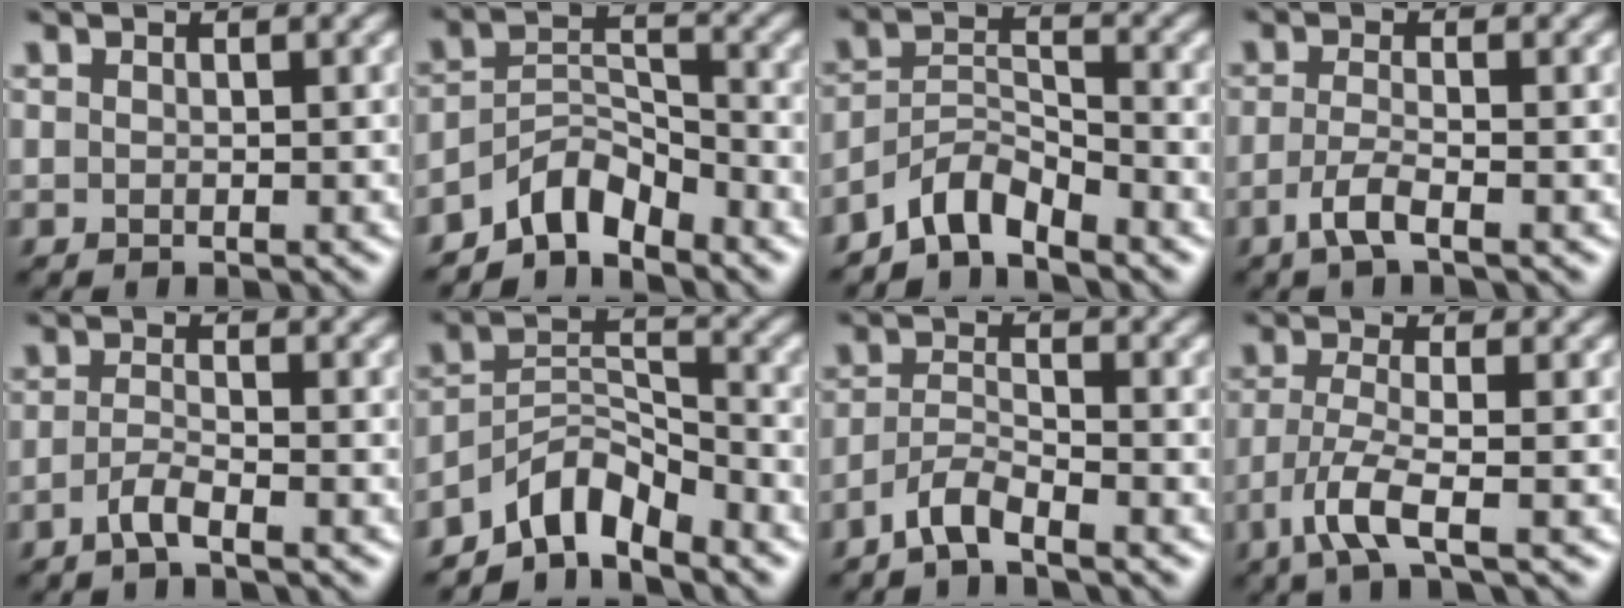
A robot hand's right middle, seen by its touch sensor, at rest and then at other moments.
{"total": 4.3, "force": [-3.6, 1.7, 1.6], "torque": [-0.022, 0.009, -0.076]}
{"total": 3.8, "force": [-3.3, 1.1, 1.5], "torque": [-0.026, 0.008, -0.073]}
{"total": 2.4, "force": [-1.2, 0.5, 2.0], "torque": [-0.044, -0.001, -0.033]}
{"total": 1.9, "force": [-1.2, 0.3, 1.5], "torque": [-0.031, 0.002, -0.030]}
{"total": 4.9, "force": [-4.0, 1.8, 2.2], "torque": [-0.027, 0.007, -0.085]}
{"total": 2.6, "force": [-2.1, 0.4, 1.6], "torque": [-0.031, 0.005, -0.049]}
{"total": 3.7, "force": [-1.9, 0.6, 3.1], "torque": [-0.070, -0.005, -0.046]}